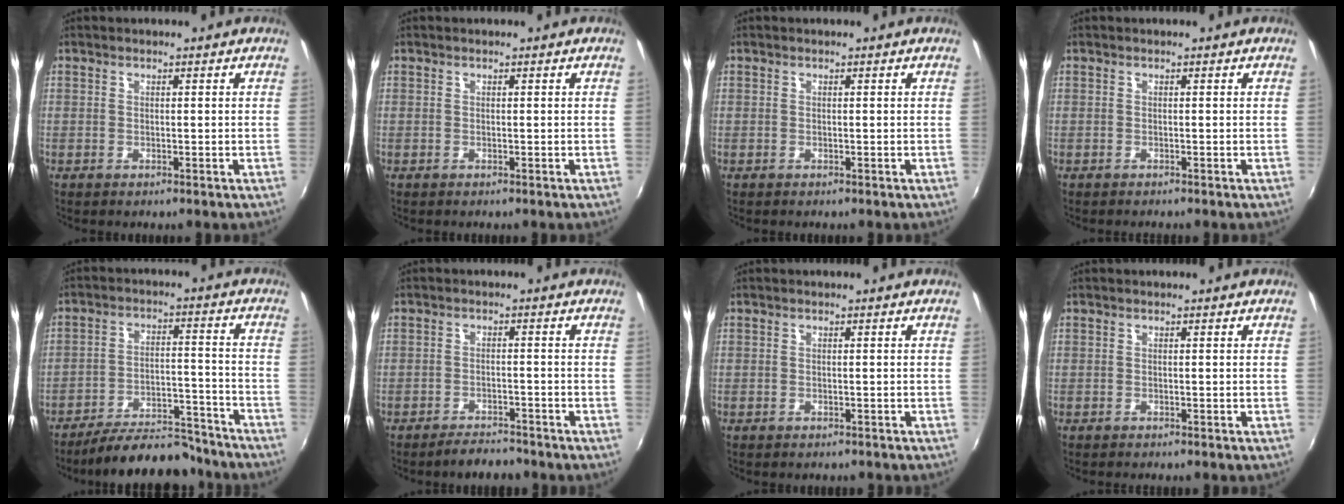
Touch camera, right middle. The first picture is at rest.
{"total": 0.0}
{"total": 0.0}
{"total": 0.8, "force": [-0.7, 0.0, 0.2], "torque": [-0.002, -0.005, -0.012]}
{"total": 16.7, "force": [-14.9, 4.2, 6.1], "torque": [-0.114, 0.014, -0.203]}
{"total": 4.3, "force": [-3.9, 1.1, 1.4], "torque": [-0.040, 0.001, -0.061]}
{"total": 1.0, "force": [-0.8, 0.3, 0.4], "torque": [-0.010, -0.003, -0.009]}
{"total": 0.5, "force": [-0.5, 0.0, 0.1], "torque": [-0.001, -0.003, -0.010]}